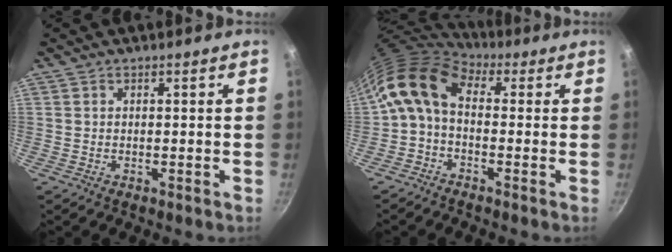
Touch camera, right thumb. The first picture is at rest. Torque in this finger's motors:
{"motor_torque": [0.55, 2.74, 1.39, -0.55, 0.18]}